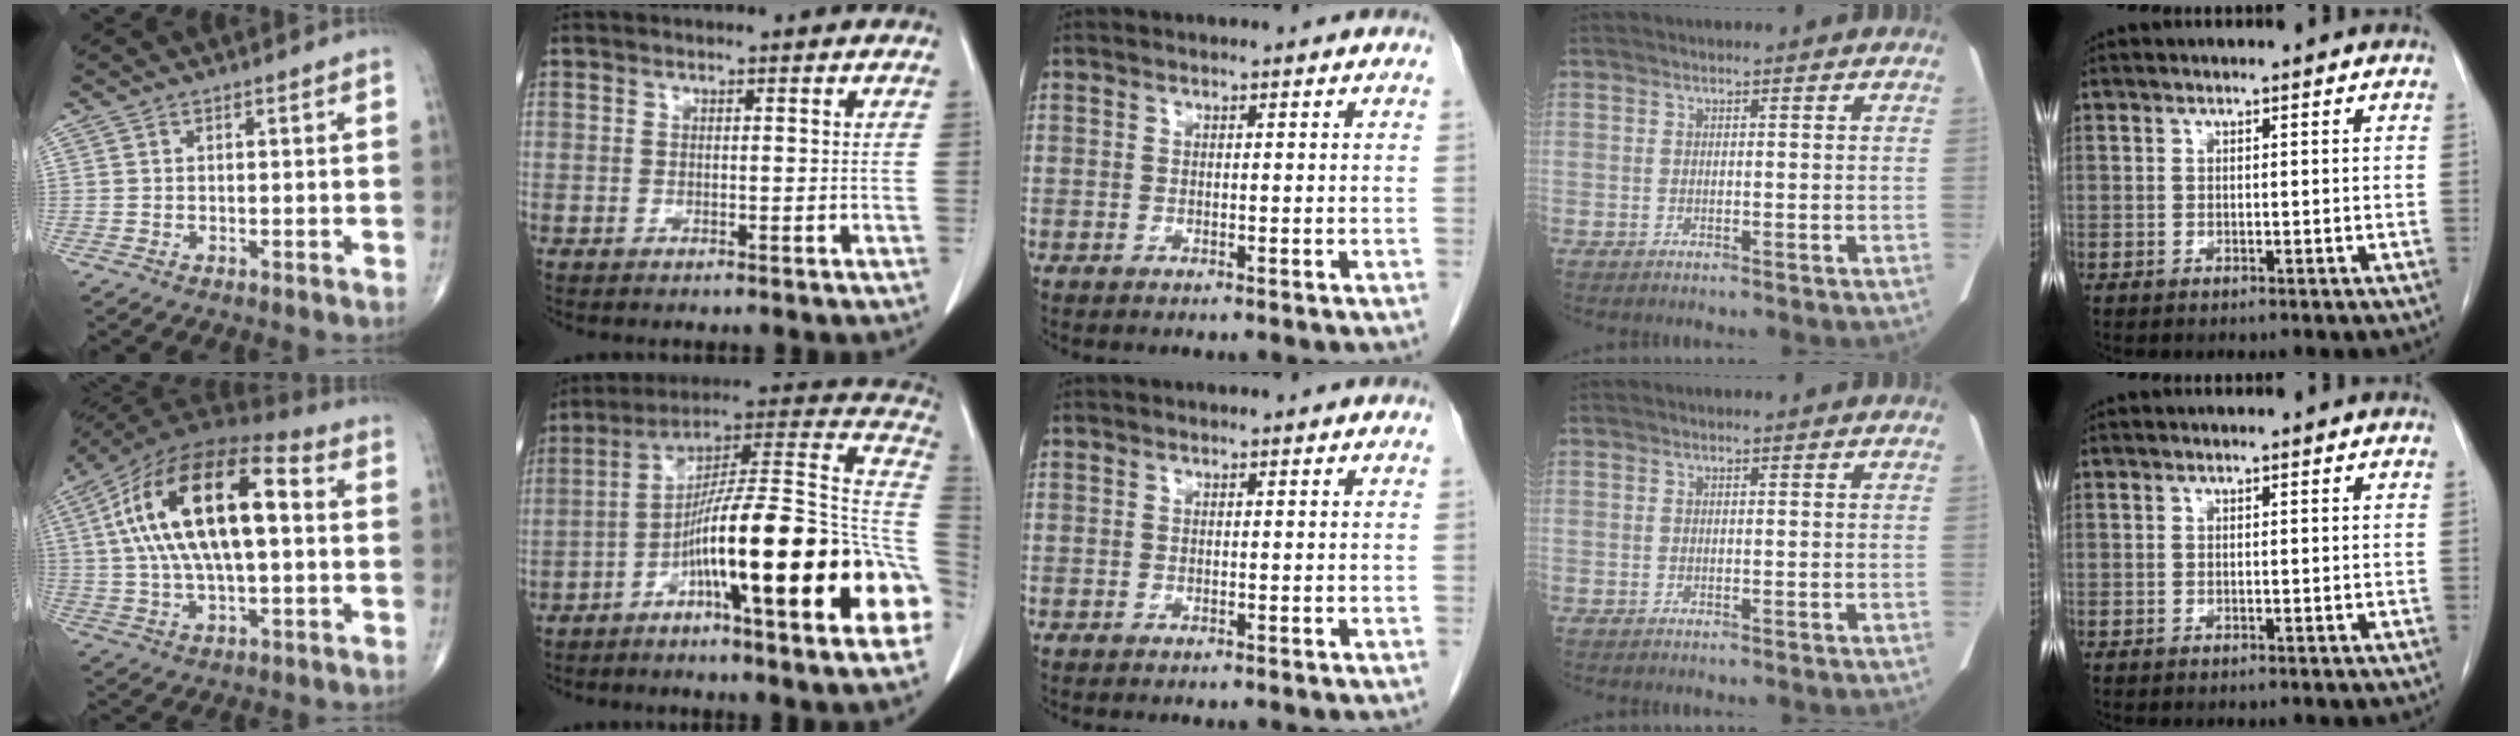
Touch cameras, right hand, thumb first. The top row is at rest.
{"thumb": {"total": 22.5, "force": [3.1, 9.9, 20.0], "torque": [-0.371, 0.033, 0.041]}, "index": {"total": 27.4, "force": [-8.3, 1.2, 26.1], "torque": [-0.306, 0.004, -0.143]}}